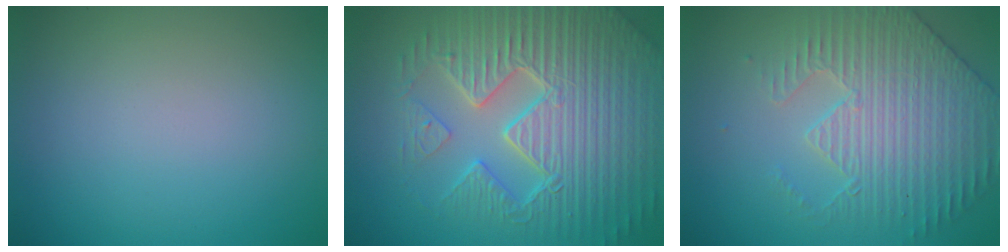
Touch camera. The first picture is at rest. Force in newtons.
{"total": 9.5, "press": 6.7, "slide": 6.7}
{"total": 4.2, "press": 4.2, "slide": 0.5}